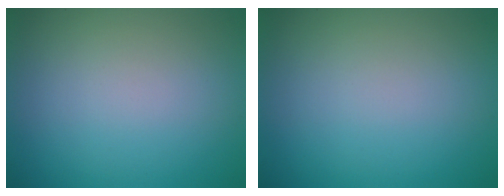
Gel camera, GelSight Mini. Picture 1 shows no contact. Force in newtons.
{"total": 0.0}